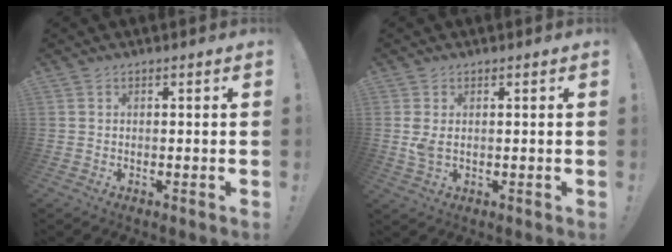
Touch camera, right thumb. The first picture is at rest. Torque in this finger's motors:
{"motor_torque": [0.05, -0.02, 0.49, 0.01, -0.01]}